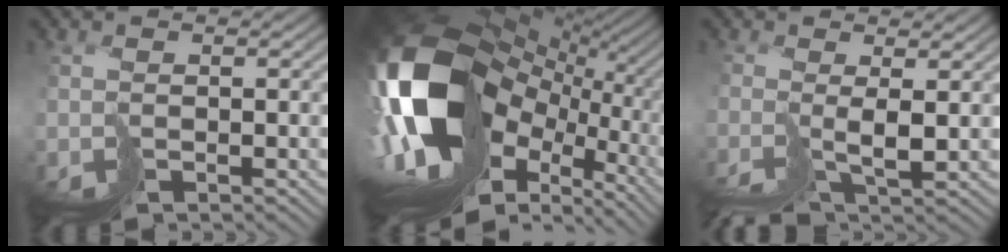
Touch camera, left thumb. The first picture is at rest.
{"total": 20.6, "force": [-1.0, 13.1, 15.9], "torque": [-0.329, -0.038, 0.014]}
{"total": 2.4, "force": [-1.3, -0.8, 1.9], "torque": [-0.027, -0.004, -0.028]}